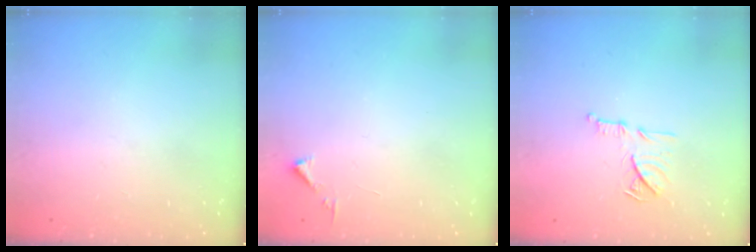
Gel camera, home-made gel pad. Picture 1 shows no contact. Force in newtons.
{"total": 3.1, "press": 3.1, "slide": 0.4}
{"total": 11.8, "press": 11.8, "slide": 0.7}